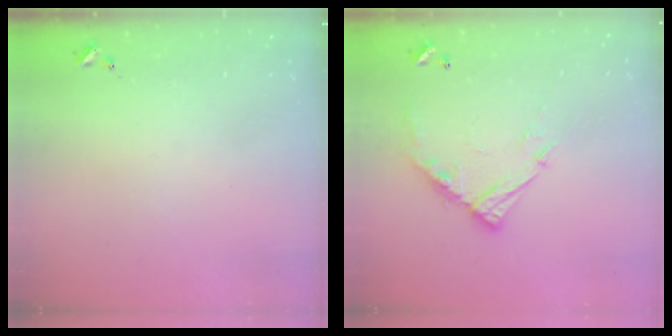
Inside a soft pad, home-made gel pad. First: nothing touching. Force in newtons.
{"total": 13.3, "press": 13.2, "slide": 1.2}